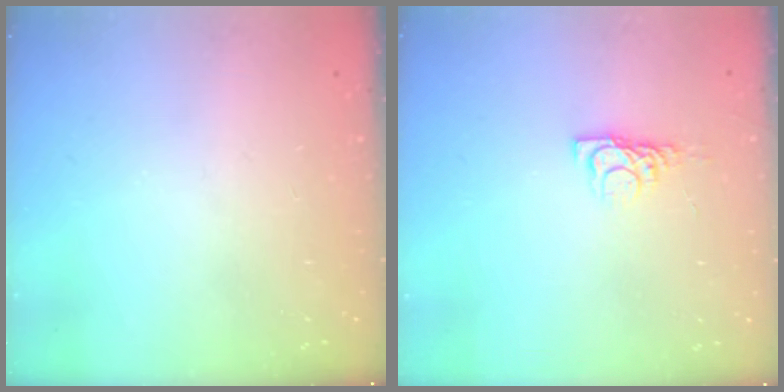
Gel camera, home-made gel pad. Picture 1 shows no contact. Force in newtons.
{"total": 5.4, "press": 5.4, "slide": 0.6}